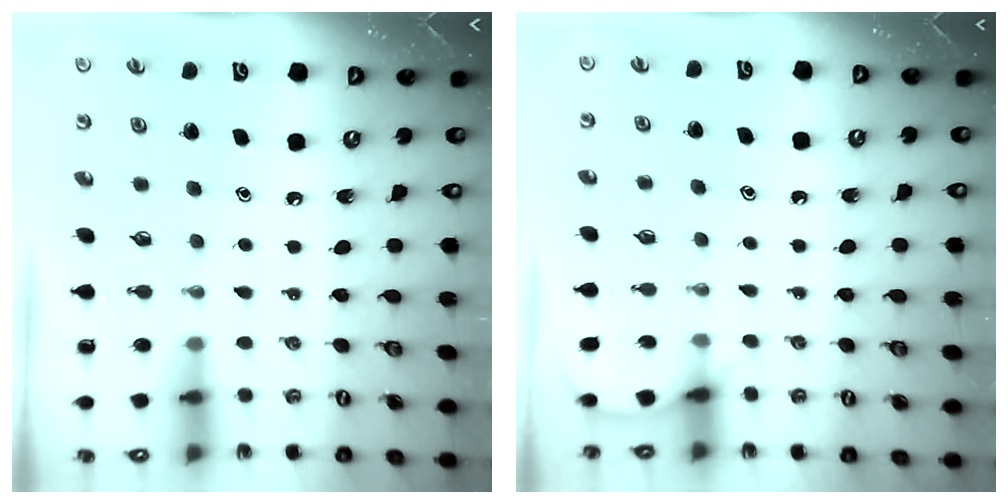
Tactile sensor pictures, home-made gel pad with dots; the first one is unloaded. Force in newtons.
{"total": 4.5, "press": 4.5, "slide": 0.4}